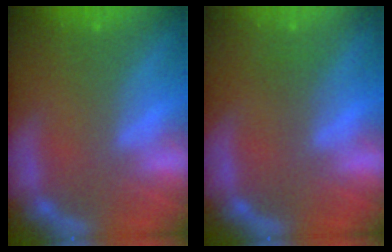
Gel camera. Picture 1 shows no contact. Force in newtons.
{"total": 1.0}